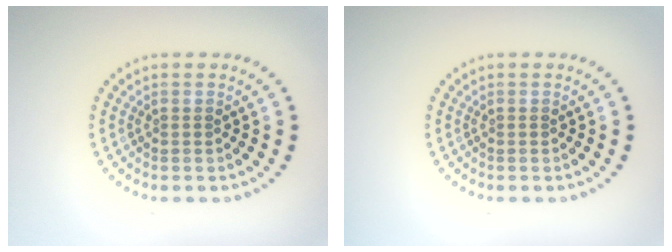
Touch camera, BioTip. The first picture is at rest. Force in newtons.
{"total": 0.0}